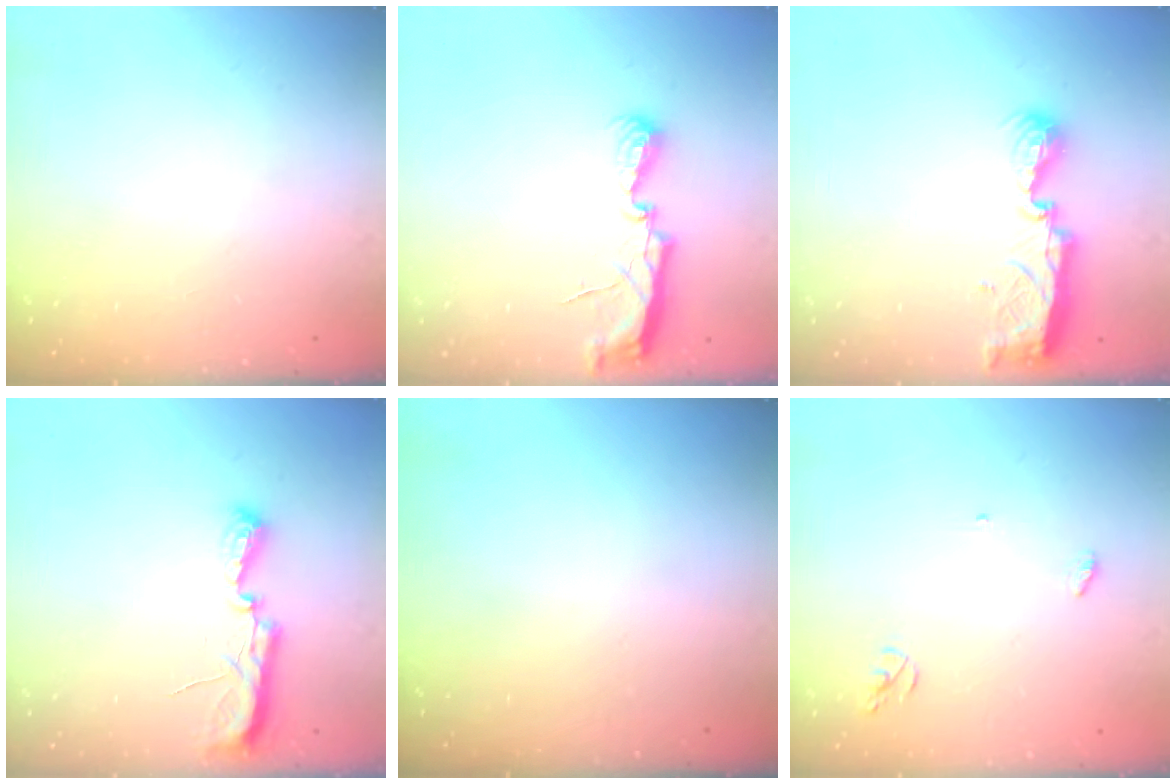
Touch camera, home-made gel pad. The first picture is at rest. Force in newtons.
{"total": 7.3, "press": 7.3, "slide": 0.5}
{"total": 7.7, "press": 7.6, "slide": 0.6}
{"total": 7.4, "press": 7.4, "slide": 0.7}
{"total": 0.0}
{"total": 3.7, "press": 3.7, "slide": 0.1}